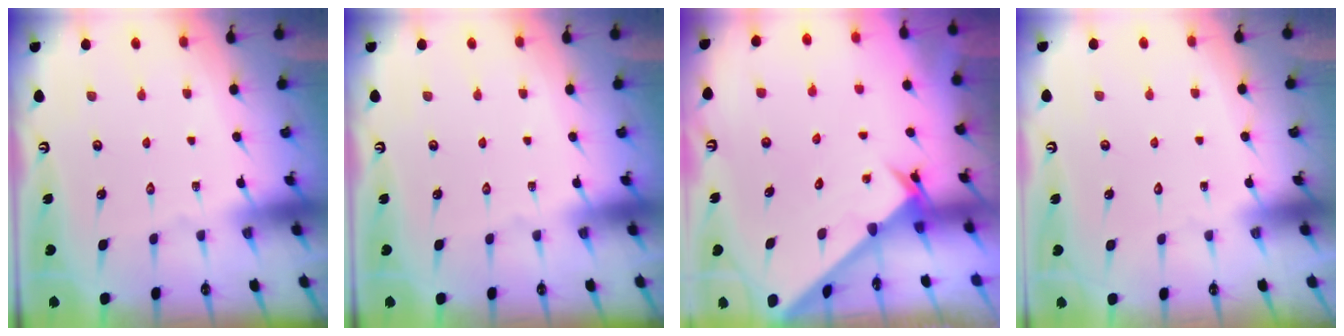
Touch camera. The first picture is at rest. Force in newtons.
{"total": 0.0}
{"total": 2.7, "press": 2.7, "slide": 0.2}
{"total": 1.8, "press": 1.8, "slide": 0.1}